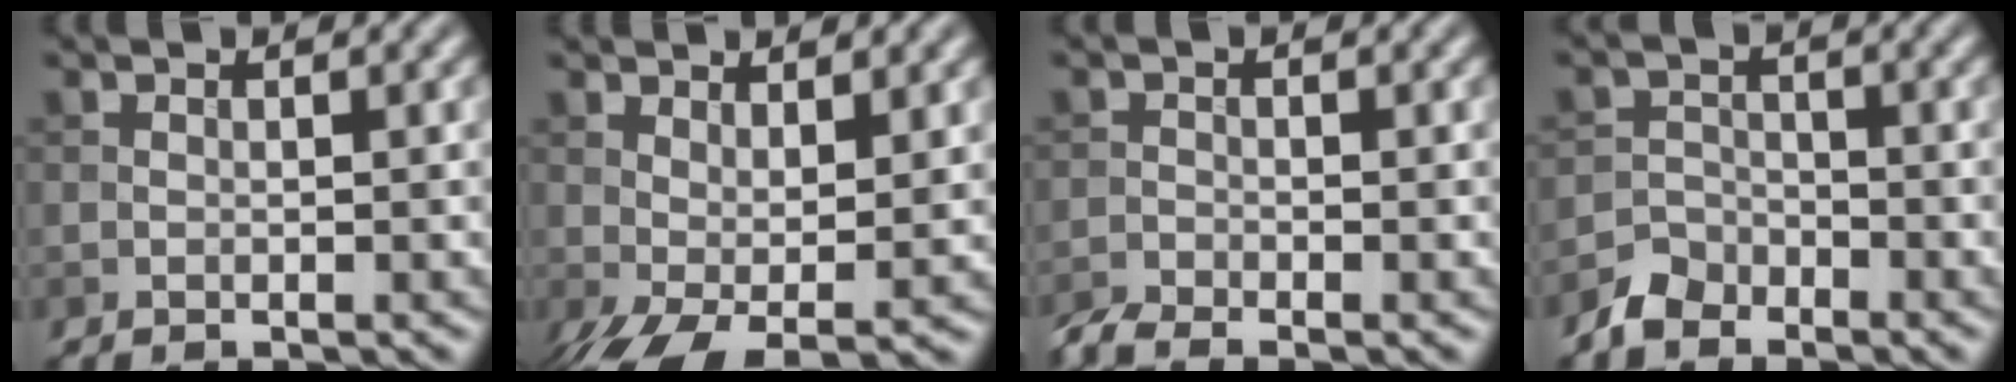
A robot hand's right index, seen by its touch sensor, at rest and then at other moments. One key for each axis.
{"total": 5.3, "fx": -0.3, "fy": 2.4, "fz": 4.7, "tx": -0.102, "ty": -0.008, "tz": -0.001}
{"total": 2.6, "fx": -2.3, "fy": 0.4, "fz": 1.1, "tx": -0.026, "ty": -0.009, "tz": -0.054}
{"total": 2.6, "fx": -2.2, "fy": 1.4, "fz": 0.4, "tx": -0.003, "ty": 0.008, "tz": -0.048}